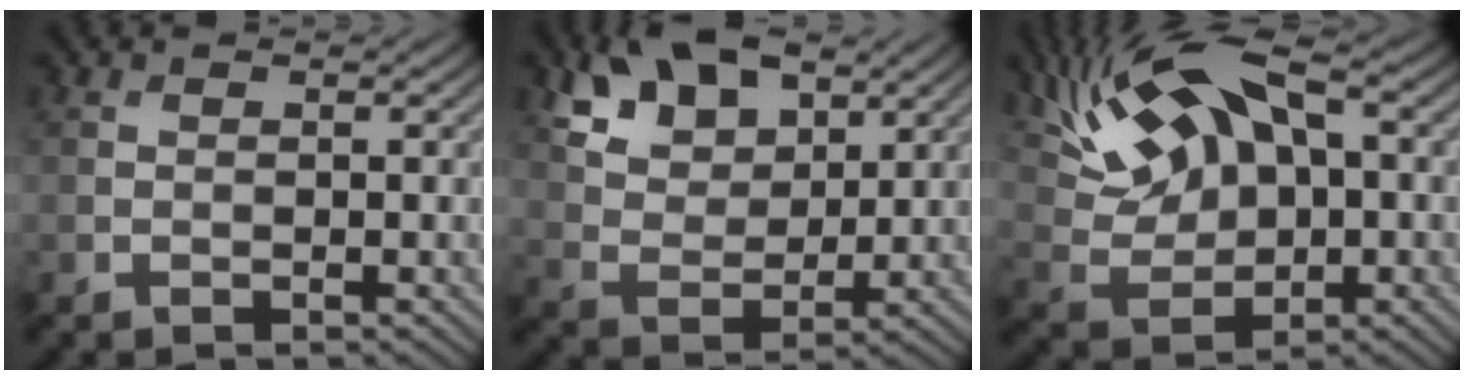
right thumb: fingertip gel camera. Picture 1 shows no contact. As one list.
[{"total": 9.9, "force": [5.9, 5.5, 5.8], "torque": [-0.136, 0.006, 0.105]}, {"total": 13.1, "force": [4.5, 6.9, 10.3], "torque": [-0.224, 0.026, 0.076]}]